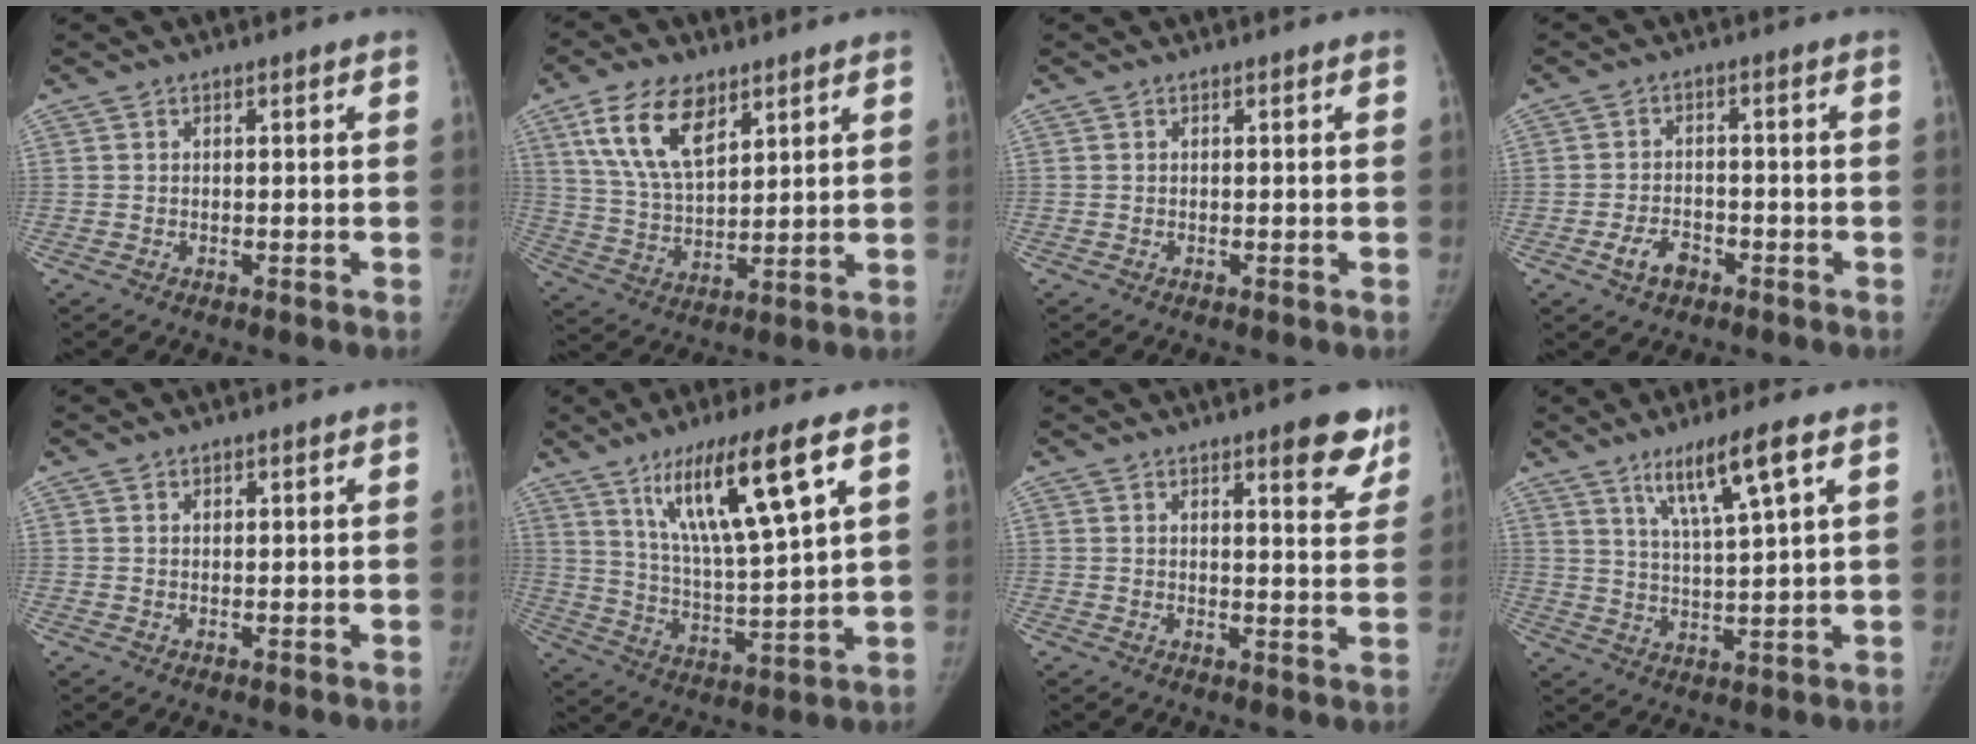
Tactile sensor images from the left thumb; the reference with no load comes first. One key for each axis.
{"total": 13.1, "fx": 7.0, "fy": 6.6, "fz": 8.9, "tx": -0.145, "ty": -0.025, "tz": 0.141}
{"total": 0.0}
{"total": 4.6, "fx": -2.6, "fy": 2.9, "fz": 2.5, "tx": -0.038, "ty": 0.021, "tz": -0.043}
{"total": 0.6, "fx": 0.4, "fy": 0.4, "fz": 0.2, "tx": 0.003, "ty": -0.002, "tz": 0.005}
{"total": 17.0, "fx": 8.7, "fy": 2.4, "fz": 14.4, "tx": -0.252, "ty": -0.040, "tz": 0.161}
{"total": 8.0, "fx": 5.3, "fy": 2.3, "fz": 5.6, "tx": -0.039, "ty": -0.028, "tz": 0.064}
{"total": 9.8, "fx": 5.2, "fy": 0.8, "fz": 8.2, "tx": -0.149, "ty": -0.023, "tz": 0.097}